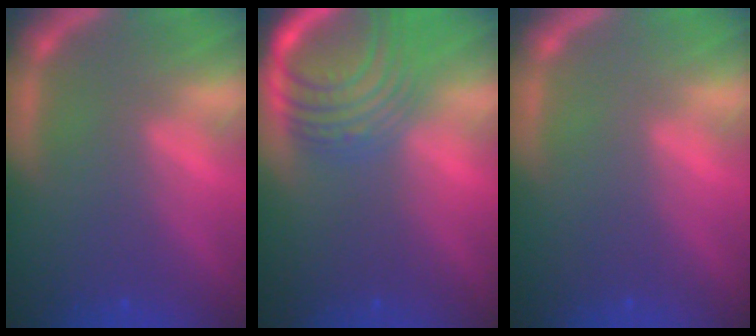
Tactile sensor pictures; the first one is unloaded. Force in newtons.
{"total": 10.0}
{"total": 0.0}